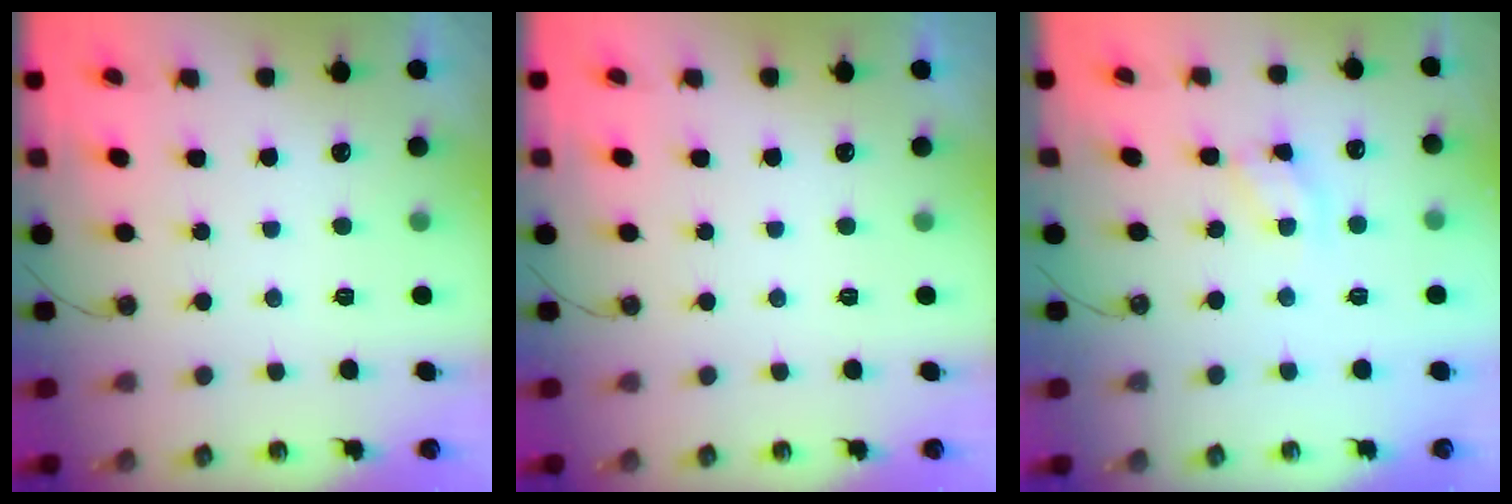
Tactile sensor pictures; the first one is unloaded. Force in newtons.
{"total": 0.0}
{"total": 5.5, "press": 5.5, "slide": 0.4}